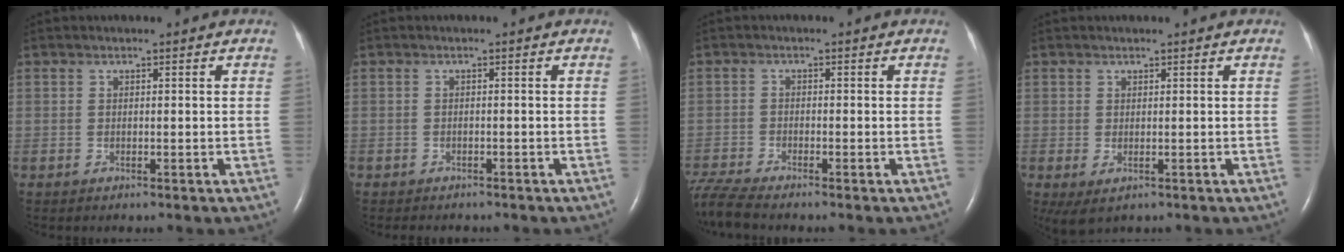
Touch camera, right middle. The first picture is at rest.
{"total": 2.8, "force": [-2.4, 1.1, 0.9], "torque": [-0.015, -0.004, -0.026]}
{"total": 5.1, "force": [-4.7, -0.6, 1.9], "torque": [-0.049, -0.019, -0.093]}
{"total": 2.8, "force": [-0.6, 1.3, 2.5], "torque": [-0.049, -0.007, 0.001]}